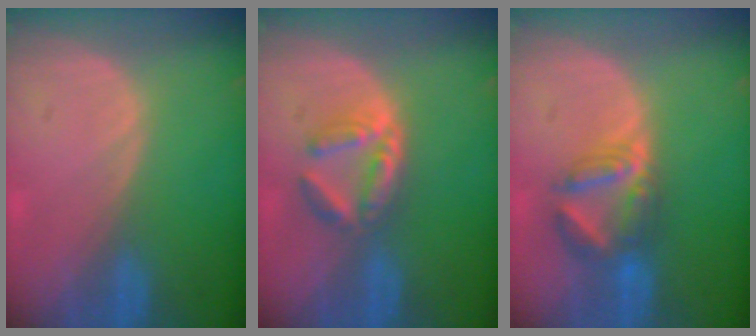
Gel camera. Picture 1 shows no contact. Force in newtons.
{"total": 5.0, "press": 5.0, "slide": 0.8}
{"total": 6.0, "press": 6.0, "slide": 0.3}